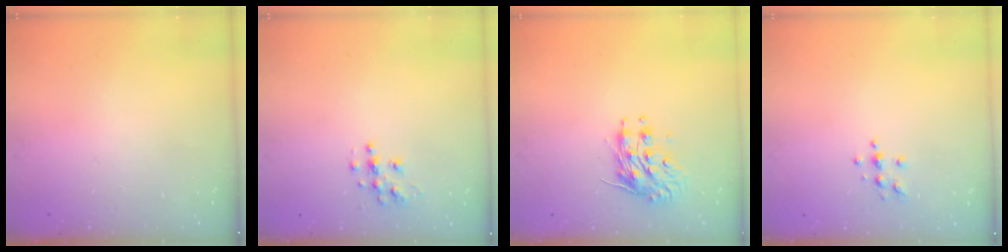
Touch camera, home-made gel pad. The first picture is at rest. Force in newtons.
{"total": 6.3, "press": 6.3, "slide": 0.3}
{"total": 9.2, "press": 9.2, "slide": 0.2}
{"total": 5.4, "press": 5.4, "slide": 0.7}